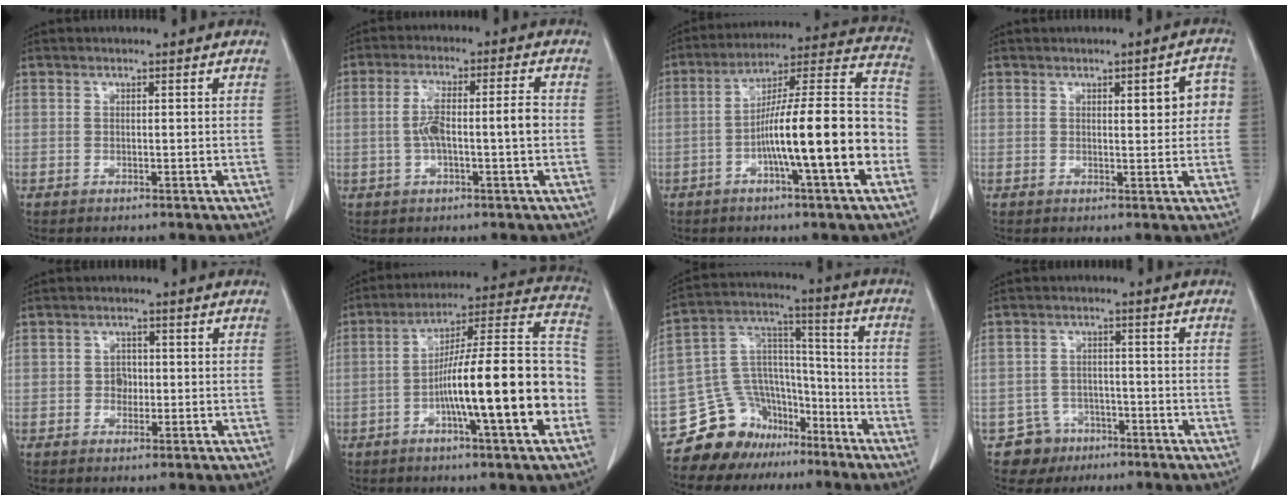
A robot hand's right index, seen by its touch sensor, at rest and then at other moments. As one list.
[{"total": 7.2, "force": [-0.7, 1.0, 7.1], "torque": [-0.140, 0.019, -0.012]}, {"total": 18.0, "force": [-5.0, 0.9, 17.3], "torque": [-0.268, 0.018, -0.084]}, {"total": 4.8, "force": [0.9, 1.5, 4.5], "torque": [-0.048, 0.014, 0.010]}, {"total": 2.0, "force": [-0.2, 1.7, 1.1], "torque": [-0.014, 0.005, -0.004]}, {"total": 20.0, "force": [-5.3, 1.2, 19.3], "torque": [-0.262, 0.021, -0.084]}, {"total": 13.7, "force": [-10.2, 8.8, 2.2], "torque": [-0.044, 0.094, -0.170]}, {"total": 5.0, "force": [-3.0, 4.1, -0.3], "torque": [0.011, 0.012, -0.043]}]